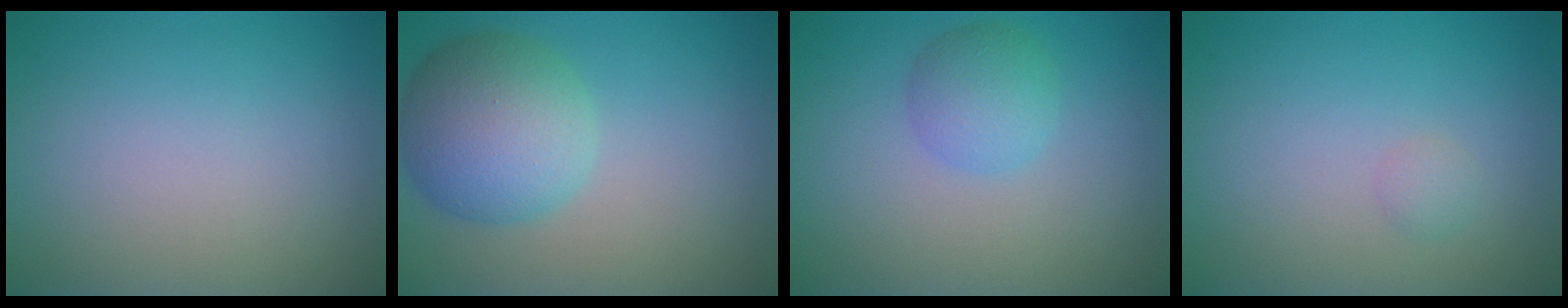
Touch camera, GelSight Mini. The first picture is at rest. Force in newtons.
{"total": 6.9, "press": 6.9, "slide": 0.2}
{"total": 2.7, "press": 2.7, "slide": 0.1}
{"total": 0.8, "press": 0.8, "slide": 0.0}